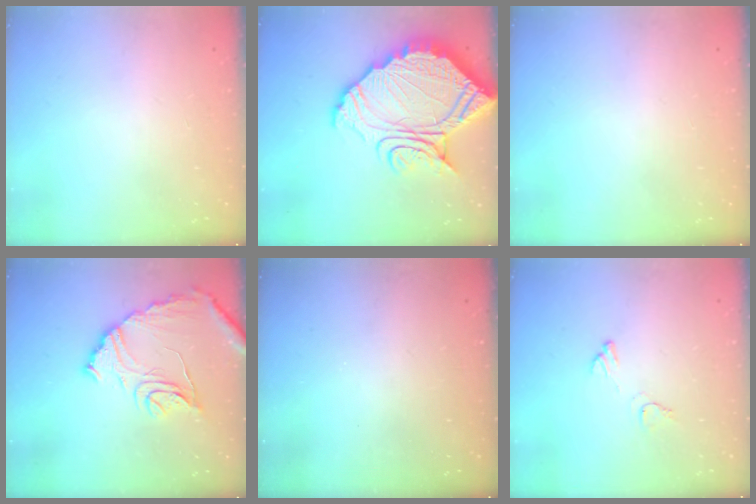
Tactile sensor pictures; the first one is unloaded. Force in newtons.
{"total": 24.3, "press": 24.3, "slide": 2.1}
{"total": 0.0}
{"total": 13.6, "press": 13.5, "slide": 1.2}
{"total": 2.8, "press": 2.8, "slide": 0.3}
{"total": 5.7, "press": 5.7, "slide": 0.4}